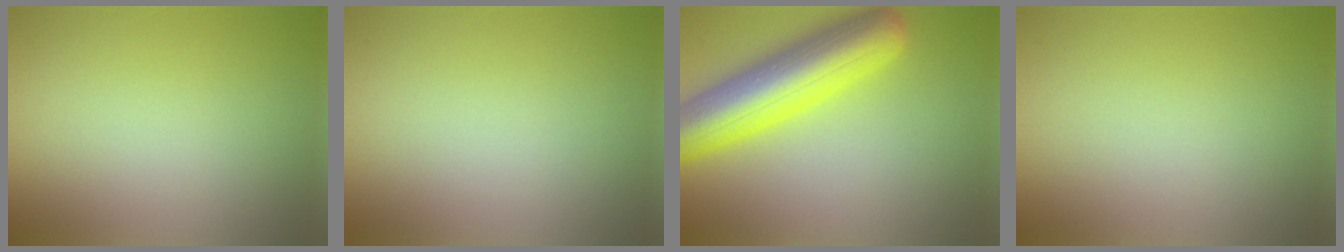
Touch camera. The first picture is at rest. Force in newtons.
{"total": 0.0}
{"total": 9.1, "press": 9.1, "slide": 0.3}
{"total": 0.0}